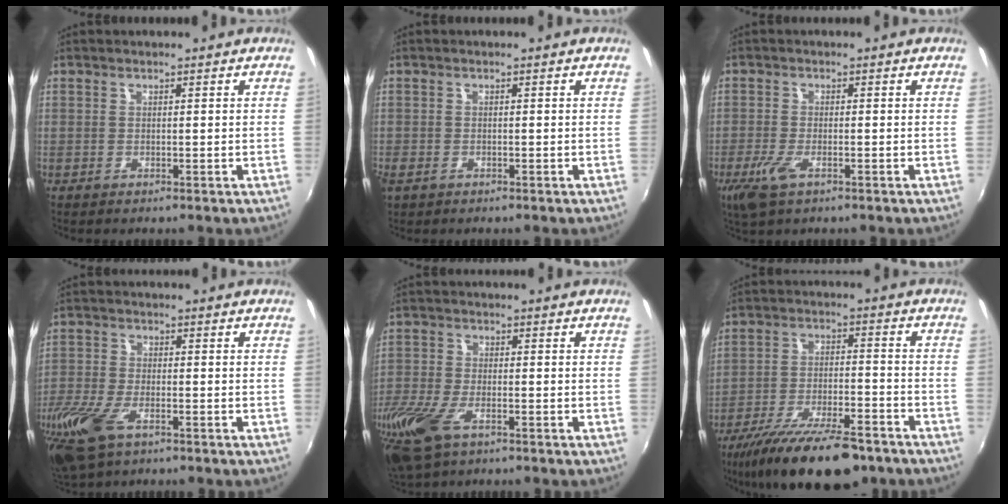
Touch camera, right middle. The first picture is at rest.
{"total": 2.5, "force": [-1.4, 1.6, 1.3], "torque": [-0.026, -0.007, -0.025]}
{"total": 5.2, "force": [-2.8, 1.8, 4.0], "torque": [-0.094, -0.015, -0.054]}
{"total": 13.3, "force": [-7.7, 6.1, 9.0], "torque": [-0.221, -0.041, -0.151]}
{"total": 14.7, "force": [-8.5, 6.9, 9.8], "torque": [-0.242, -0.048, -0.163]}
{"total": 18.7, "force": [-14.4, 5.3, 10.8], "torque": [-0.208, -0.039, -0.226]}